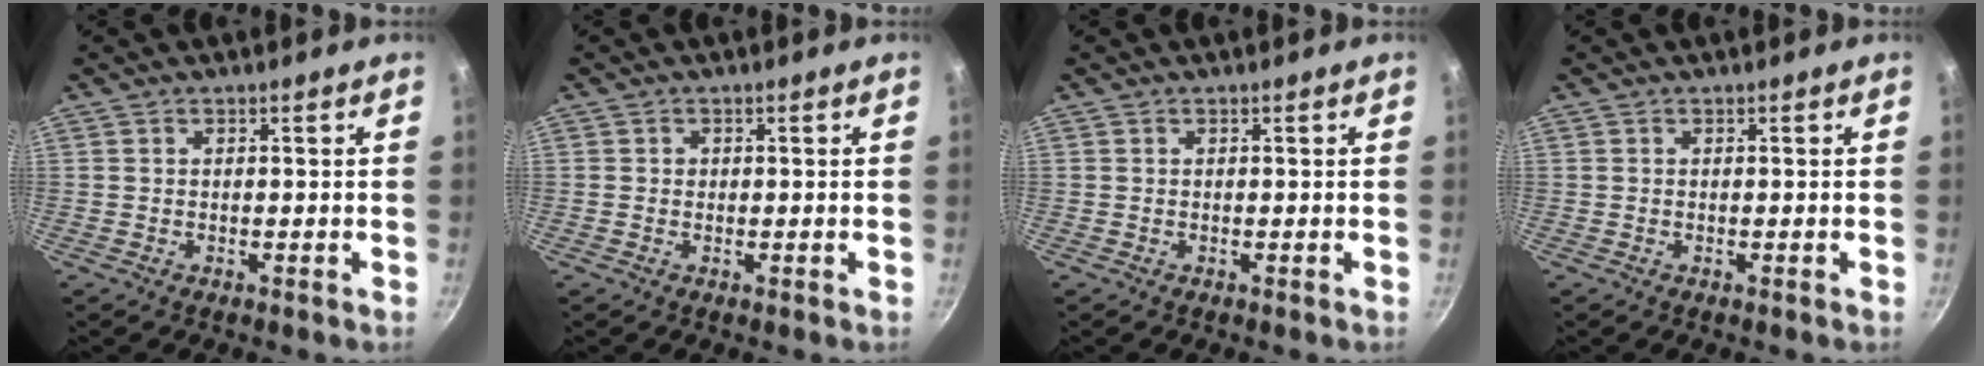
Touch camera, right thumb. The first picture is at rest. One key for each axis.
{"total": 0.7, "fx": 0.0, "fy": 0.7, "fz": 0.1, "tx": 0.003, "ty": 0.002, "tz": -0.001}
{"total": 0.0}
{"total": 0.0}